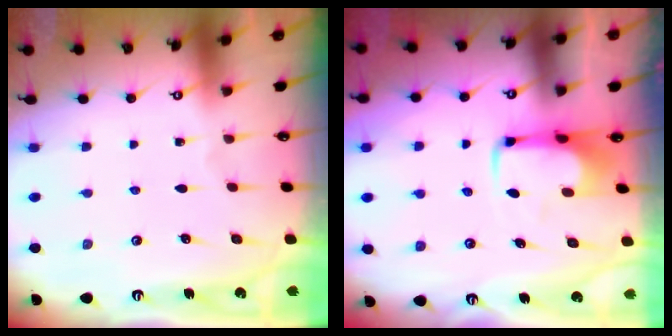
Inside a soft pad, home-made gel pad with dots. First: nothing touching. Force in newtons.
{"total": 4.9, "press": 4.8, "slide": 1.2}